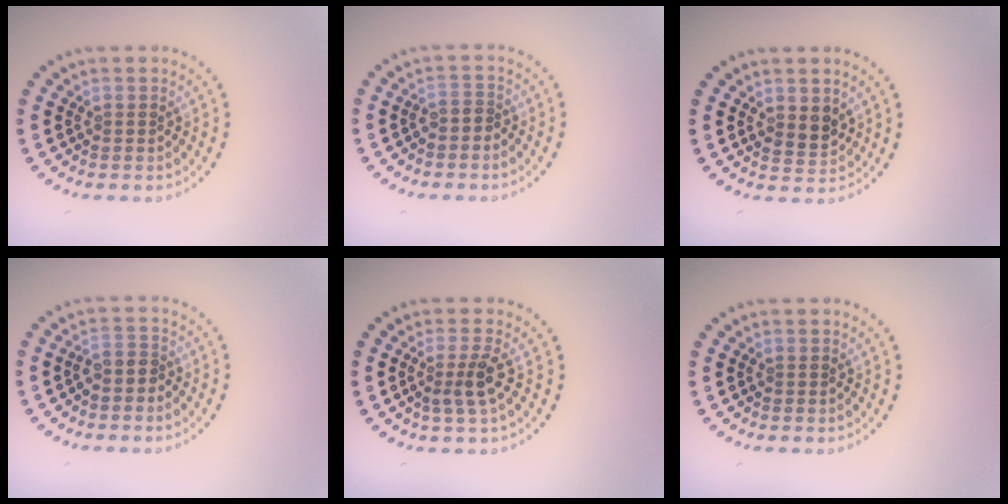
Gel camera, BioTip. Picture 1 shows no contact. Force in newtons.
{"total": 1.0, "press": 0.6, "slide": 0.8}
{"total": 1.9, "press": 1.8, "slide": 0.7}
{"total": 1.4, "press": 1.0, "slide": 0.9}
{"total": 2.5, "press": 1.8, "slide": 1.7}
{"total": 0.0}